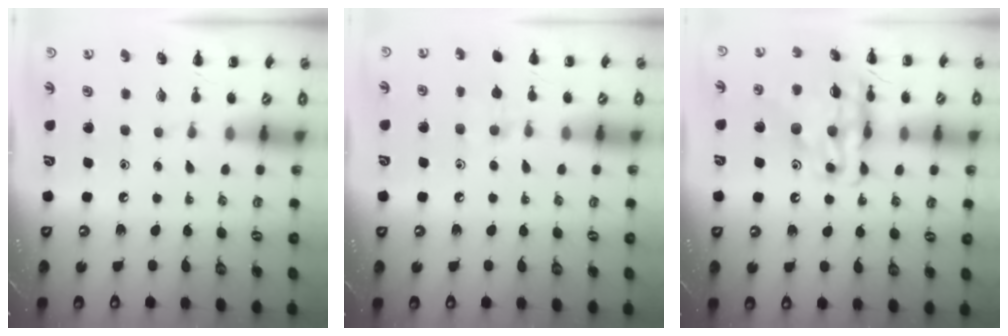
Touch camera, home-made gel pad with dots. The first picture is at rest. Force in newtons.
{"total": 7.0, "press": 6.7, "slide": 2.3}
{"total": 17.3, "press": 17.1, "slide": 2.7}